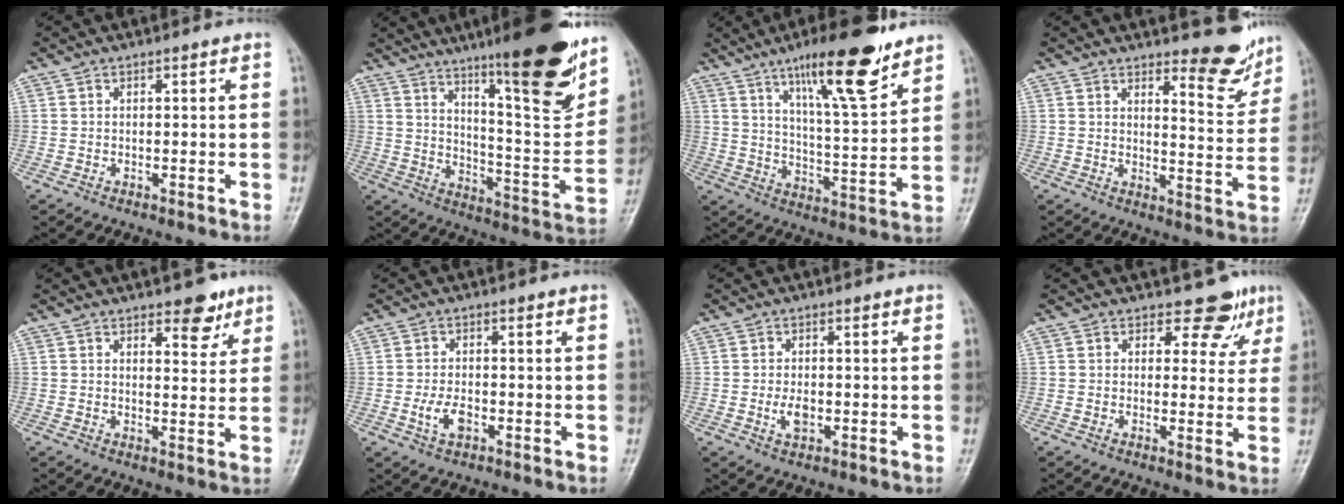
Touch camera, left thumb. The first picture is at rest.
{"total": 22.2, "force": [14.4, 3.8, 16.4], "torque": [-0.209, -0.076, 0.226]}
{"total": 17.0, "force": [11.0, 3.6, 12.4], "torque": [-0.177, -0.061, 0.182]}
{"total": 8.9, "force": [7.0, 2.6, 4.8], "torque": [-0.033, -0.060, 0.098]}
{"total": 5.6, "force": [3.7, 2.6, 3.3], "torque": [-0.019, -0.022, 0.049]}
{"total": 4.0, "force": [-1.2, 2.3, 3.0], "torque": [-0.060, 0.002, -0.022]}
{"total": 3.0, "force": [-0.5, 1.7, 2.4], "torque": [-0.044, -0.003, -0.008]}
{"total": 5.2, "force": [3.8, 3.3, 1.3], "torque": [0.015, -0.026, 0.037]}